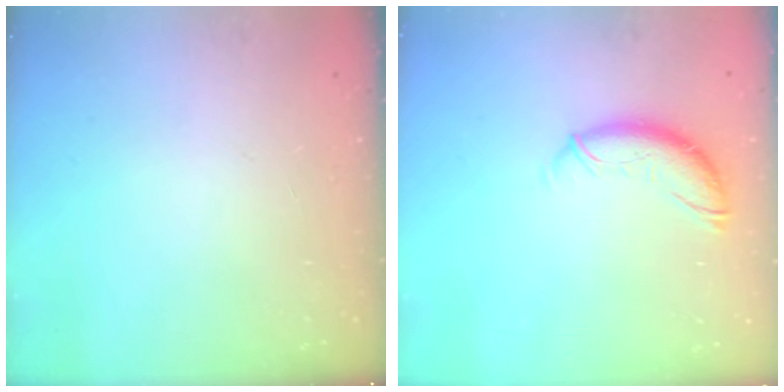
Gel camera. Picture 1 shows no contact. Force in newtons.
{"total": 10.7, "press": 10.6, "slide": 1.4}